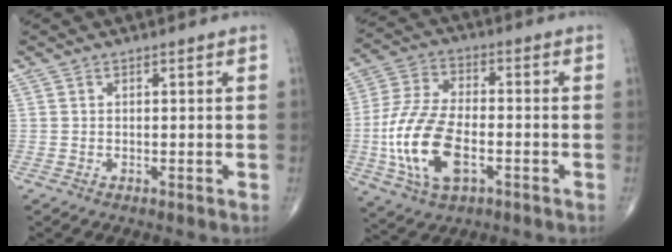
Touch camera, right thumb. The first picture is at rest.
{"total": 15.7, "force": [-4.0, 8.2, 12.8], "torque": [-0.266, 0.014, -0.074]}